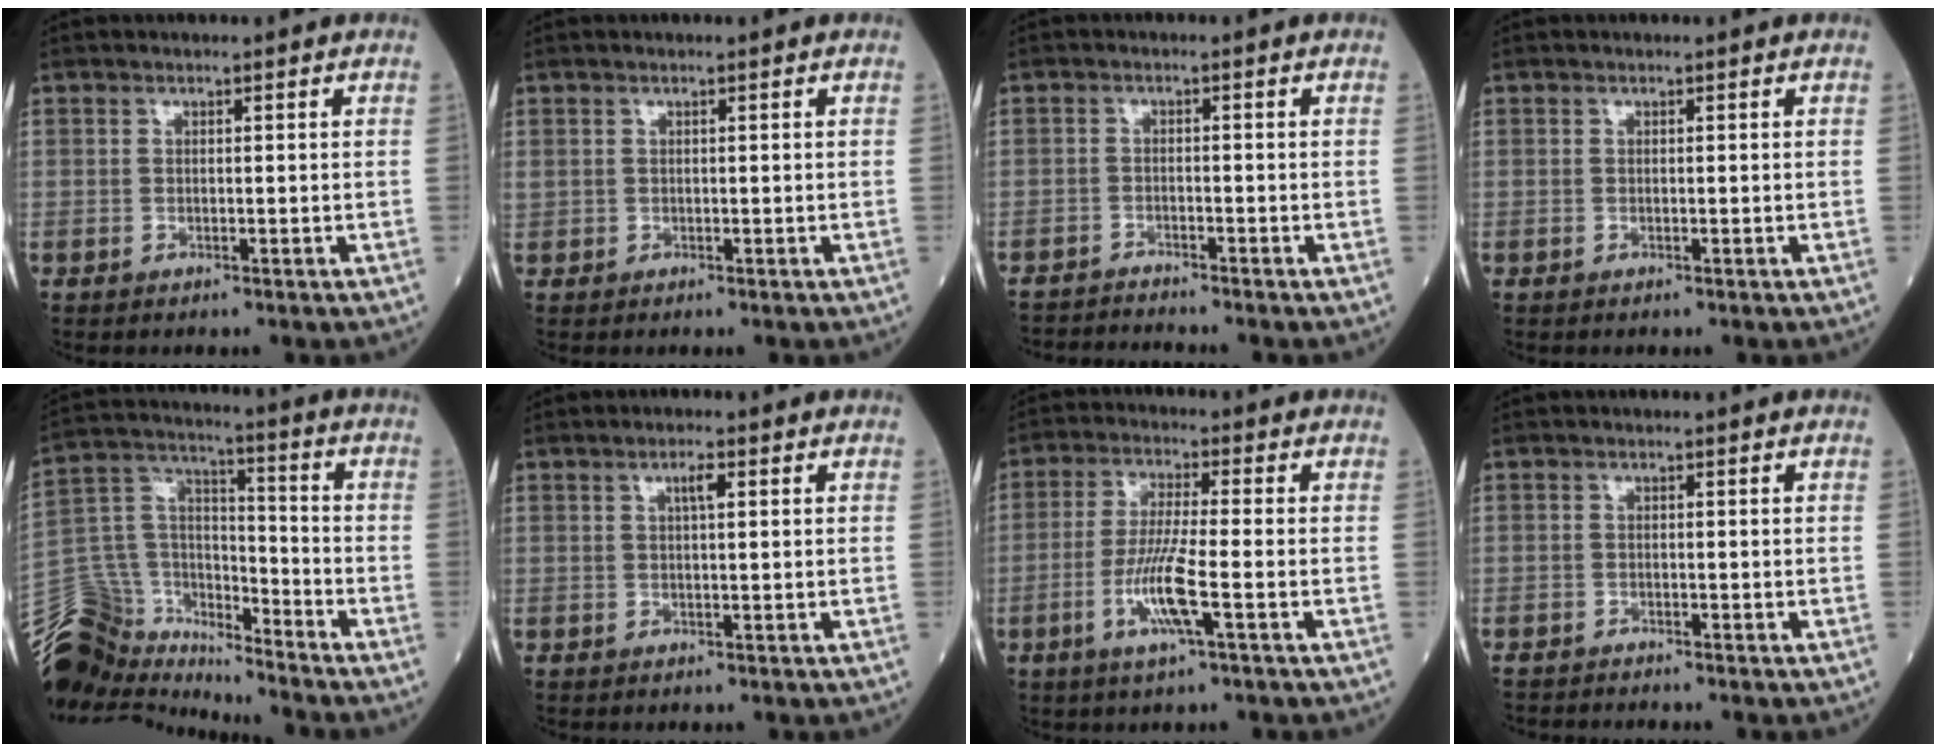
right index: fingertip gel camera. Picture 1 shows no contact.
{"total": 0.7, "force": [0.3, 0.6, 0.2], "torque": [0.002, 0.011, 0.007]}
{"total": 5.3, "force": [-5.3, -0.4, 0.4], "torque": [0.005, -0.016, -0.089]}
{"total": 0.0}
{"total": 15.1, "force": [-13.1, 6.4, 3.7], "torque": [-0.088, 0.077, -0.231]}
{"total": 2.0, "force": [0.8, 0.3, 1.9], "torque": [-0.033, 0.002, 0.012]}
{"total": 8.0, "force": [-2.7, 0.1, 7.5], "torque": [-0.151, -0.009, -0.055]}
{"total": 2.6, "force": [-2.6, 0.1, 0.2], "torque": [-0.003, -0.008, -0.045]}